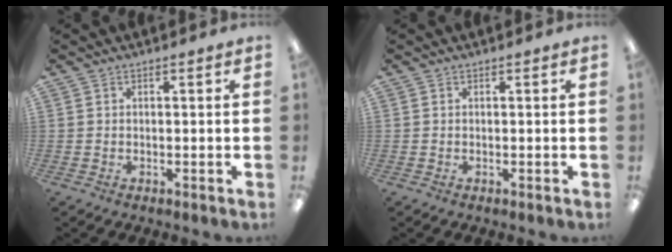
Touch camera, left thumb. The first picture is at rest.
{"total": 0.0}